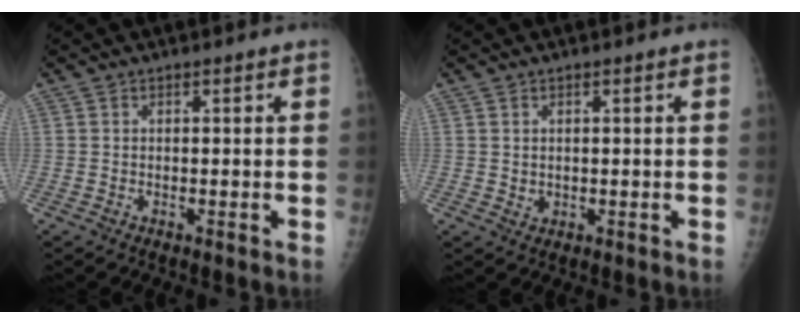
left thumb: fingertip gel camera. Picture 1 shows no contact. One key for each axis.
{"total": 1.7, "fx": 0.3, "fy": 1.5, "fz": 0.7, "tx": -0.004, "ty": -0.002, "tz": 0.011}